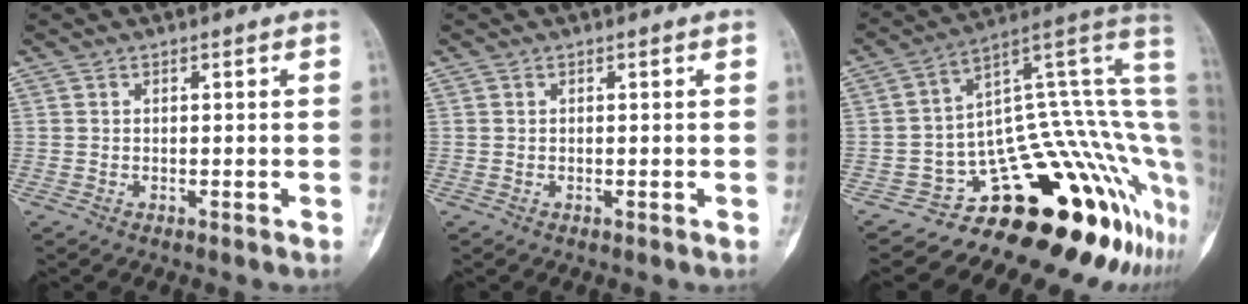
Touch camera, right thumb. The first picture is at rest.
{"total": 0.0}
{"total": 19.4, "force": [-9.6, 8.1, 14.8], "torque": [-0.046, 0.148, -0.123]}